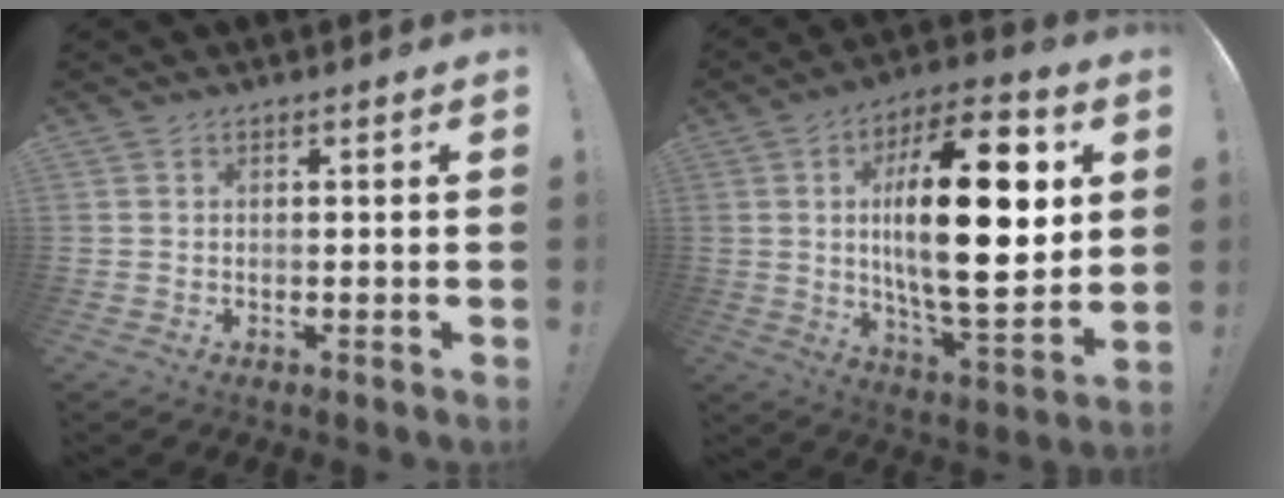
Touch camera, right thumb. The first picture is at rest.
{"total": 26.5, "force": [4.2, 10.1, 24.1], "torque": [-0.391, -0.016, 0.059]}